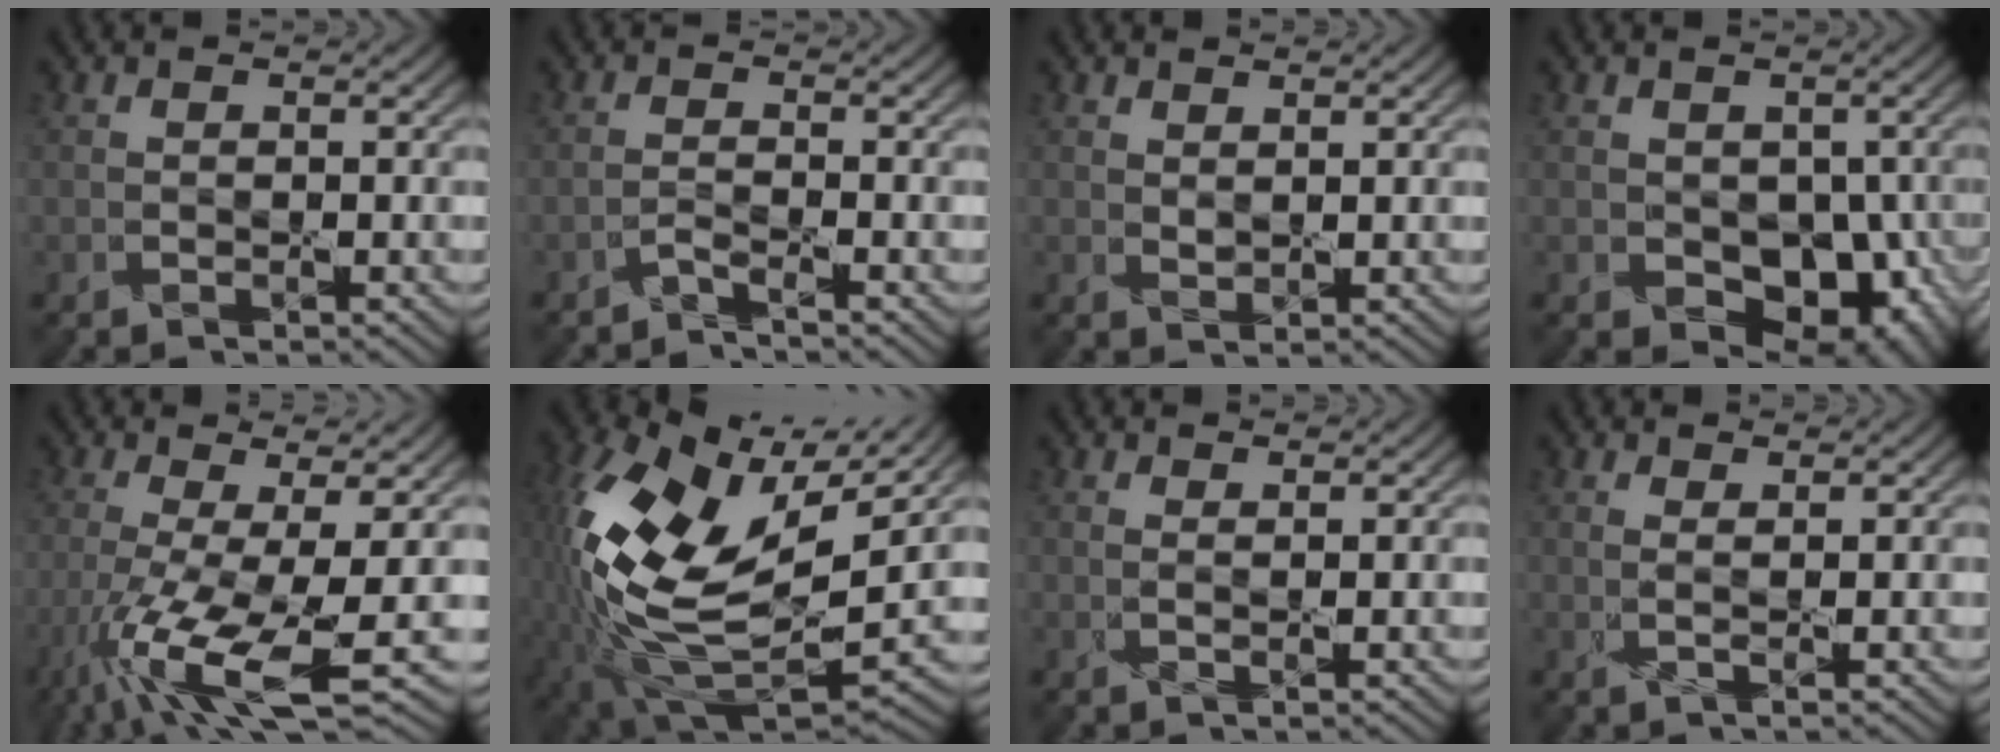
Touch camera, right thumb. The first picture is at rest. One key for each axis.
{"total": 1.5, "fx": -1.4, "fy": 0.1, "fz": 0.5, "tx": -0.007, "ty": 0.001, "tz": -0.038}
{"total": 1.0, "fx": 1.0, "fy": 0.3, "fz": 0.3, "tx": -0.013, "ty": -0.005, "tz": 0.022}
{"total": 9.1, "fx": -2.1, "fy": 6.3, "fz": 6.2, "tx": -0.100, "ty": -0.038, "tz": -0.012}
{"total": 11.0, "fx": -3.9, "fy": 2.6, "fz": 10.0, "tx": -0.192, "ty": -0.020, "tz": -0.067}
{"total": 17.9, "fx": 2.1, "fy": 10.0, "fz": 14.7, "tx": -0.349, "ty": -0.031, "tz": 0.048}
{"total": 0.9, "fx": 0.7, "fy": 0.1, "fz": 0.5, "tx": -0.012, "ty": -0.002, "tz": 0.010}
{"total": 1.2, "fx": 0.7, "fy": 0.2, "fz": 0.9, "tx": -0.022, "ty": -0.002, "tz": 0.008}